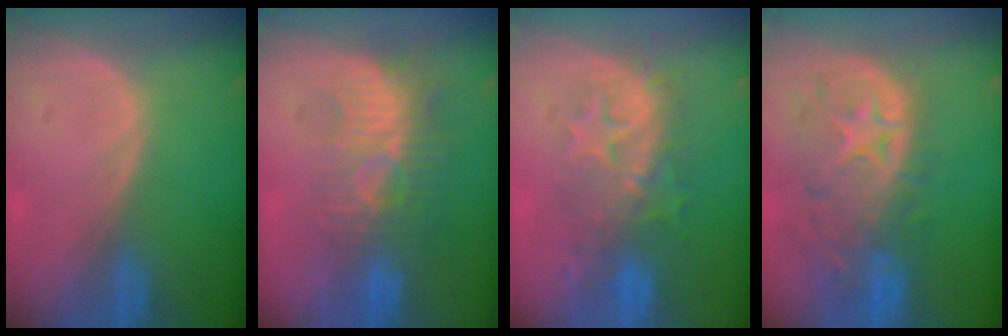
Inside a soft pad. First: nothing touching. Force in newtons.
{"total": 9.4, "press": 8.4, "slide": 4.1}
{"total": 8.2, "press": 8.2, "slide": 0.8}
{"total": 11.4, "press": 9.8, "slide": 5.7}